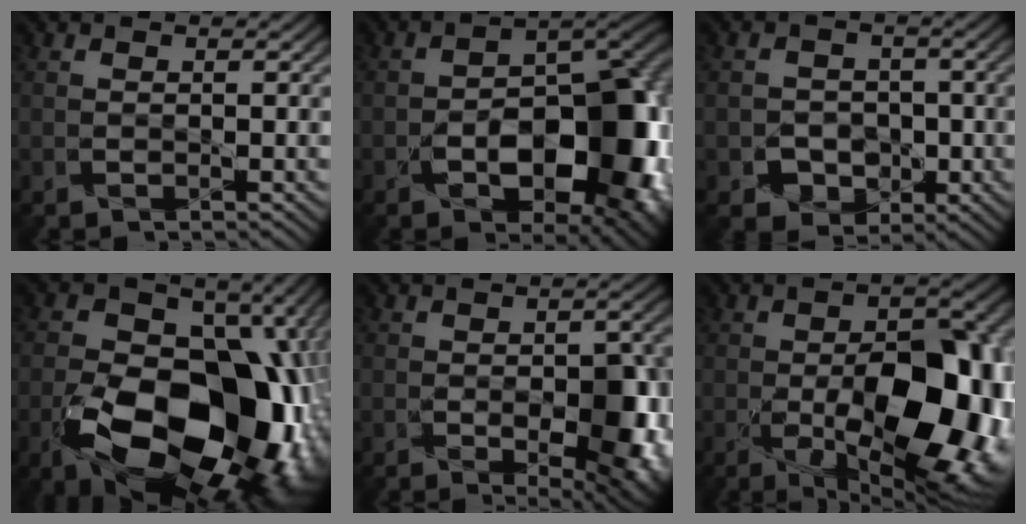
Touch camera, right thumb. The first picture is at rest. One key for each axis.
{"total": 15.2, "fx": -4.8, "fy": 8.6, "fz": 11.6, "tx": -0.138, "ty": -0.026, "tz": -0.072}
{"total": 4.1, "fx": -1.5, "fy": 3.7, "fz": 1.0, "tx": -0.014, "ty": -0.005, "tz": -0.041}
{"total": 21.2, "fx": -6.7, "fy": 13.3, "fz": 15.0, "tx": -0.250, "ty": -0.042, "tz": -0.081}
{"total": 9.4, "fx": -2.6, "fy": 4.7, "fz": 7.8, "tx": -0.113, "ty": -0.026, "tz": -0.022}
{"total": 16.9, "fx": -3.9, "fy": 8.2, "fz": 14.2, "tx": -0.196, "ty": -0.027, "tz": -0.049}